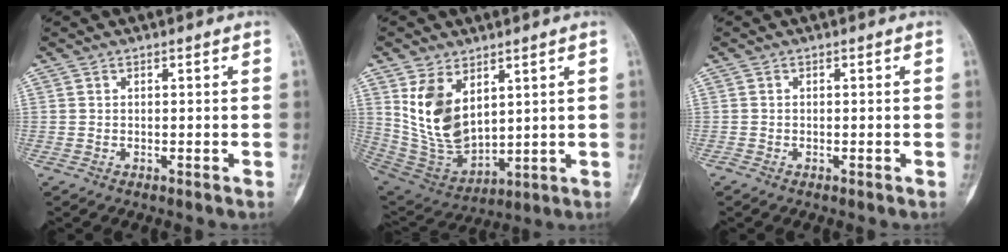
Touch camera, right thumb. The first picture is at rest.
{"total": 13.7, "force": [4.9, 8.3, 9.8], "torque": [-0.163, -0.029, 0.120]}
{"total": 1.7, "force": [-1.6, 0.2, -0.1], "torque": [0.003, -0.005, -0.039]}